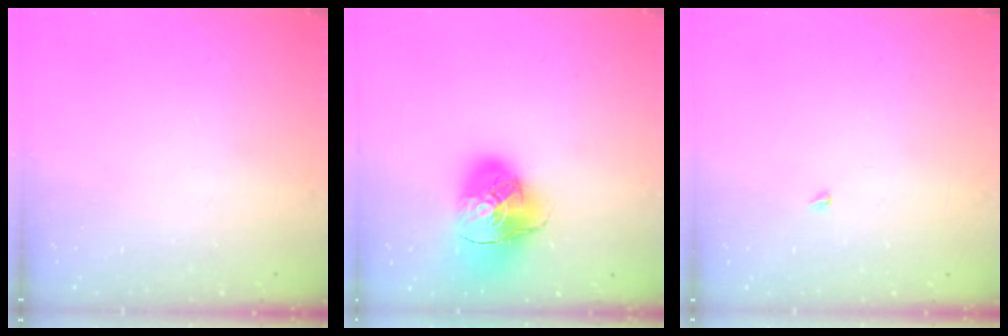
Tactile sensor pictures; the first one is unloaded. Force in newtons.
{"total": 16.2, "press": 16.0, "slide": 2.4}
{"total": 1.9, "press": 1.9, "slide": 0.3}